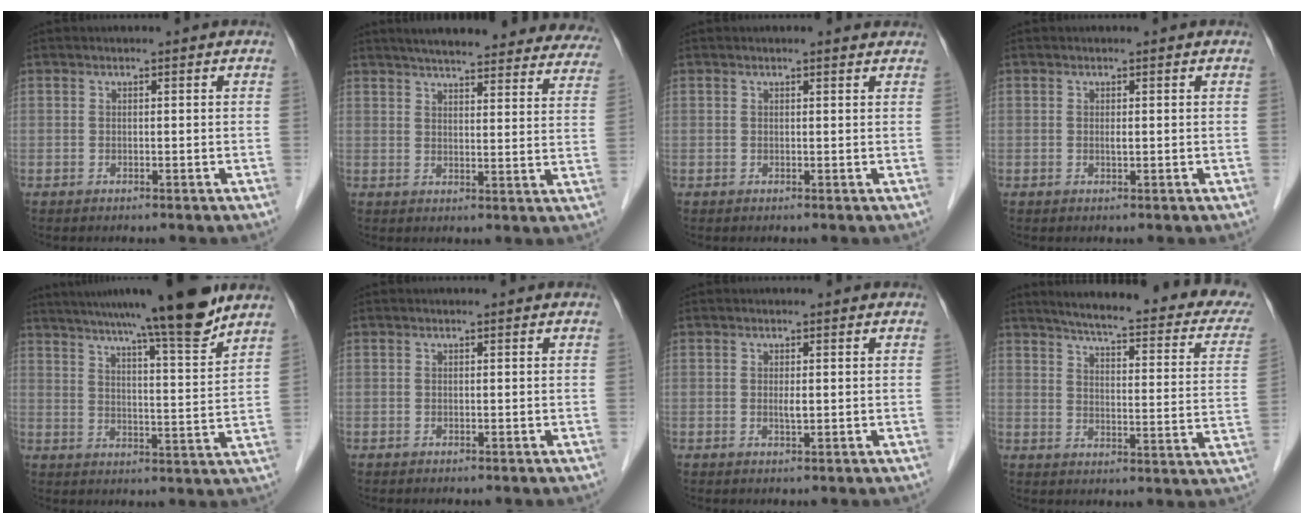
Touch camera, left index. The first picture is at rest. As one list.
[{"total": 27.5, "force": [24.8, 4.8, 11.0], "torque": [-0.153, -0.033, 0.287]}, {"total": 1.5, "force": [1.3, 0.3, 0.7], "torque": [-0.016, 0.007, 0.015]}, {"total": 0.7, "force": [0.0, 0.1, 0.7], "torque": [-0.015, -0.002, 0.003]}, {"total": 16.1, "force": [13.2, -0.6, 9.2], "torque": [-0.141, -0.001, 0.191]}, {"total": 0.0}, {"total": 1.2, "force": [0.0, 0.2, 1.2], "torque": [-0.025, -0.002, 0.003]}, {"total": 26.6, "force": [22.2, 4.1, 14.0], "torque": [-0.189, -0.034, 0.260]}]